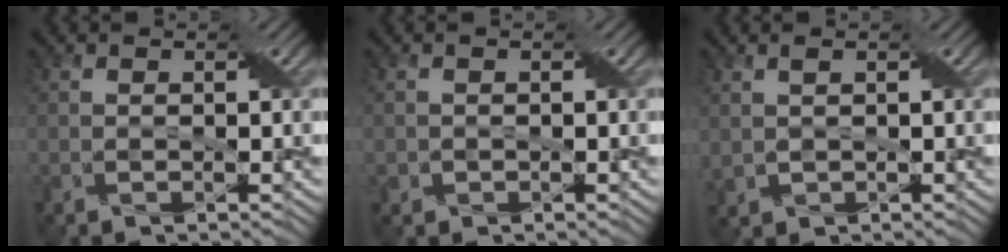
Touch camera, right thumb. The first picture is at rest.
{"total": 1.1, "force": [-0.5, 1.0, -0.1], "torque": [0.003, -0.003, -0.012]}
{"total": 1.9, "force": [0.6, 1.4, 1.1], "torque": [-0.033, -0.003, 0.014]}